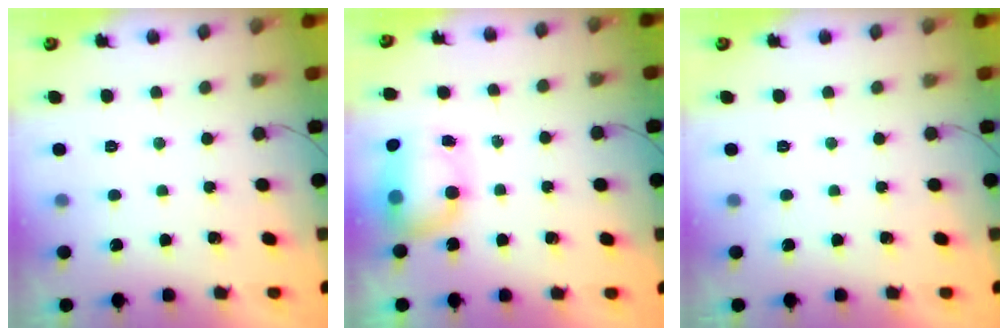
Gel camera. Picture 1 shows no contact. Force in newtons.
{"total": 10.5, "press": 8.5, "slide": 6.1}
{"total": 0.0}